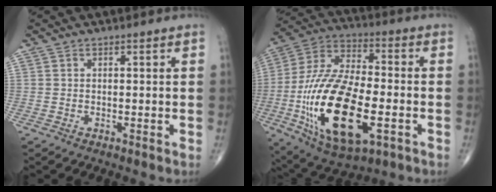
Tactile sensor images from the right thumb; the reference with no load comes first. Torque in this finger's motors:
{"motor_torque": [2.78, 2.23, 2.67, -0.10, 0.46]}